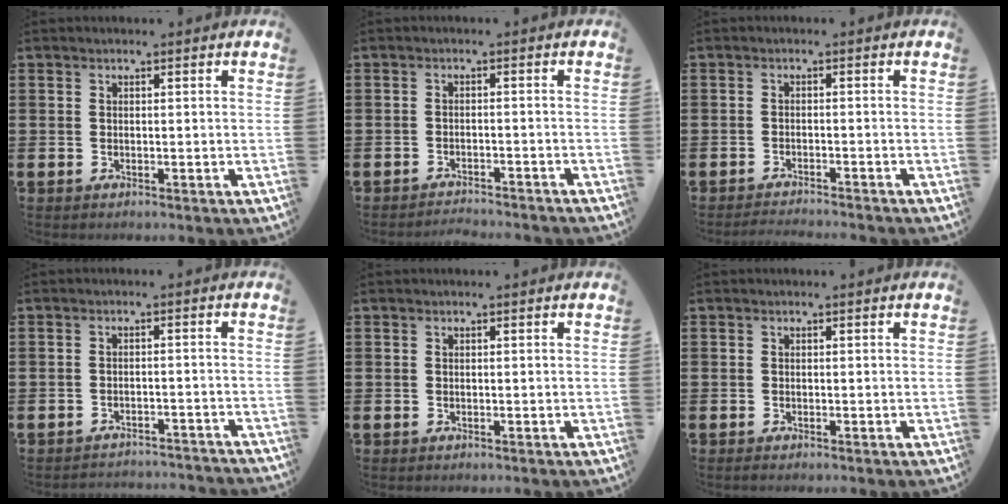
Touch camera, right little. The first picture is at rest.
{"total": 1.7, "force": [-1.7, -0.1, -0.1], "torque": [-0.001, 0.006, -0.037]}
{"total": 1.3, "force": [-1.3, -0.2, 0.1], "torque": [-0.003, 0.003, -0.027]}
{"total": 2.0, "force": [-2.0, -0.1, -0.1], "torque": [-0.003, 0.004, -0.044]}
{"total": 0.0}
{"total": 0.0}